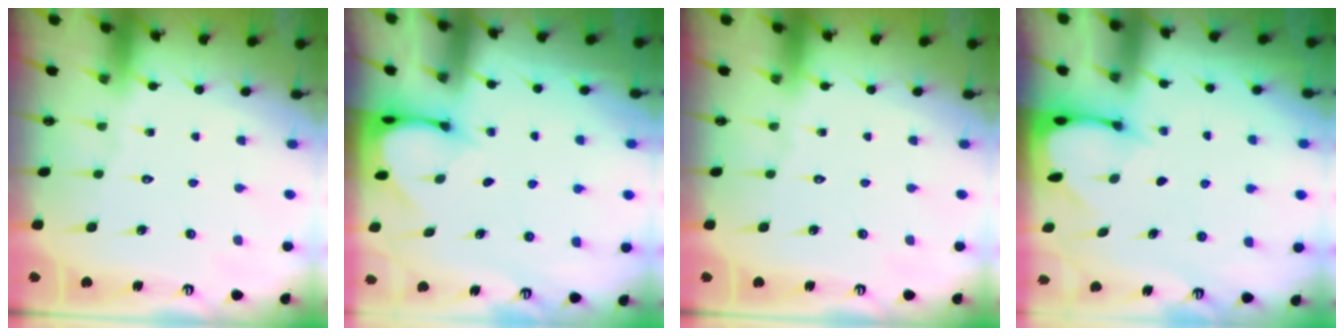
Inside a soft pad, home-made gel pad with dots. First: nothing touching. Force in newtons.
{"total": 3.0, "press": 3.0, "slide": 0.3}
{"total": 0.0}
{"total": 2.6, "press": 2.5, "slide": 0.3}